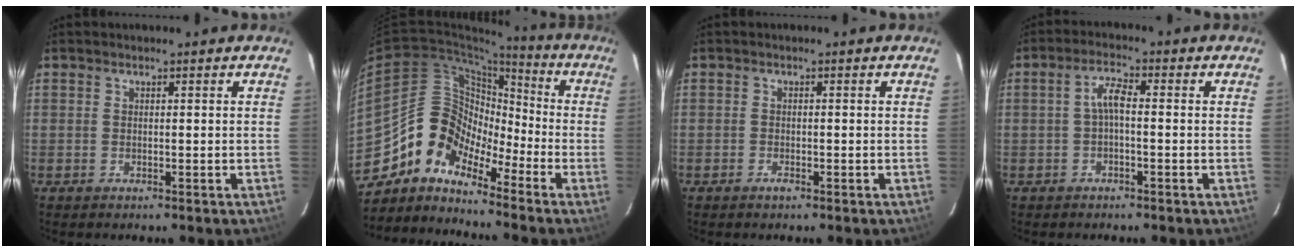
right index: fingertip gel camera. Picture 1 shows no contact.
{"total": 11.4, "force": [-8.0, 7.0, 4.1], "torque": [-0.068, 0.029, -0.173]}
{"total": 1.0, "force": [-0.8, 0.4, 0.5], "torque": [-0.010, -0.001, -0.017]}
{"total": 3.3, "force": [-0.6, 0.9, 3.1], "torque": [-0.064, 0.012, -0.013]}